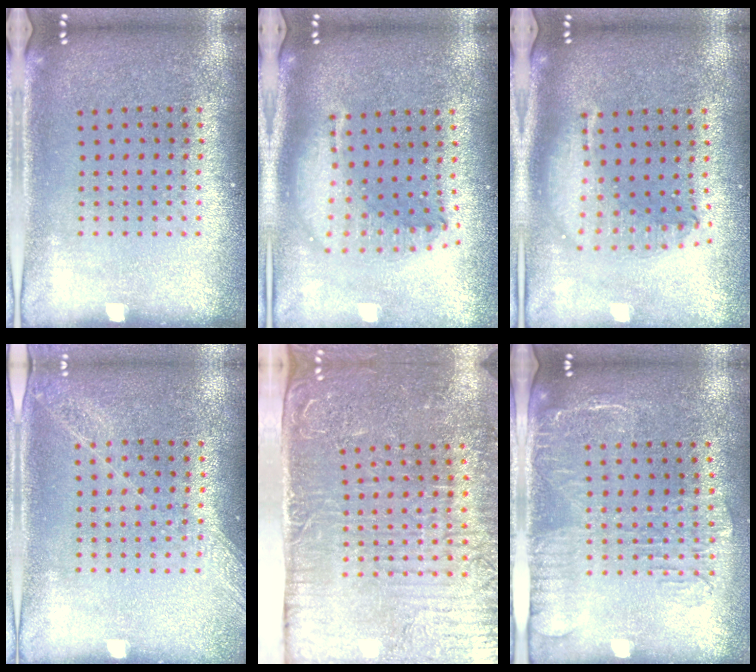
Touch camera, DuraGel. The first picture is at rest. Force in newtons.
{"total": 2.1, "press": 1.7, "slide": 1.3}
{"total": 1.9, "press": 1.5, "slide": 1.1}
{"total": 1.2, "press": 1.1, "slide": 0.1}
{"total": 5.3, "press": 4.5, "slide": 2.9}
{"total": 1.9, "press": 1.6, "slide": 1.0}